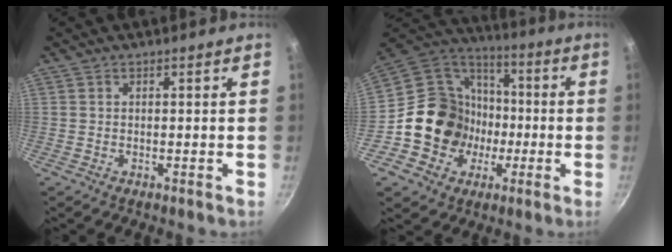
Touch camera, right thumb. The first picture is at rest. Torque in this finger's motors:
{"motor_torque": [1.99, 1.71, 0.52, -0.96, 0.07]}